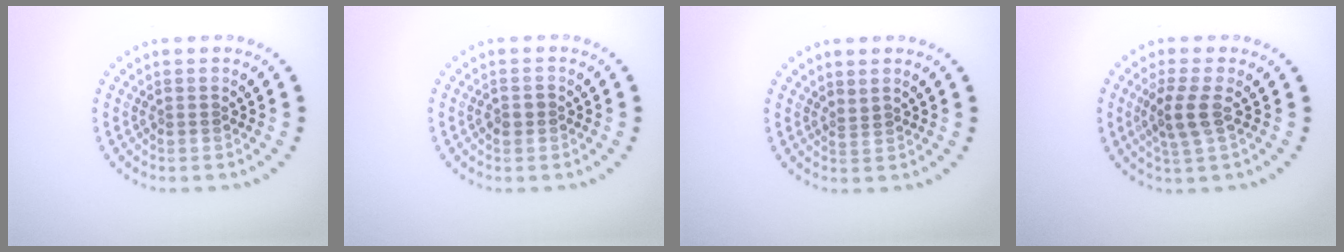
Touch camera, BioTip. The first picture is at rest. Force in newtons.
{"total": 1.0, "press": 1.0, "slide": 0.1}
{"total": 0.5, "press": 0.1, "slide": 0.5}
{"total": 2.7, "press": 2.4, "slide": 1.3}